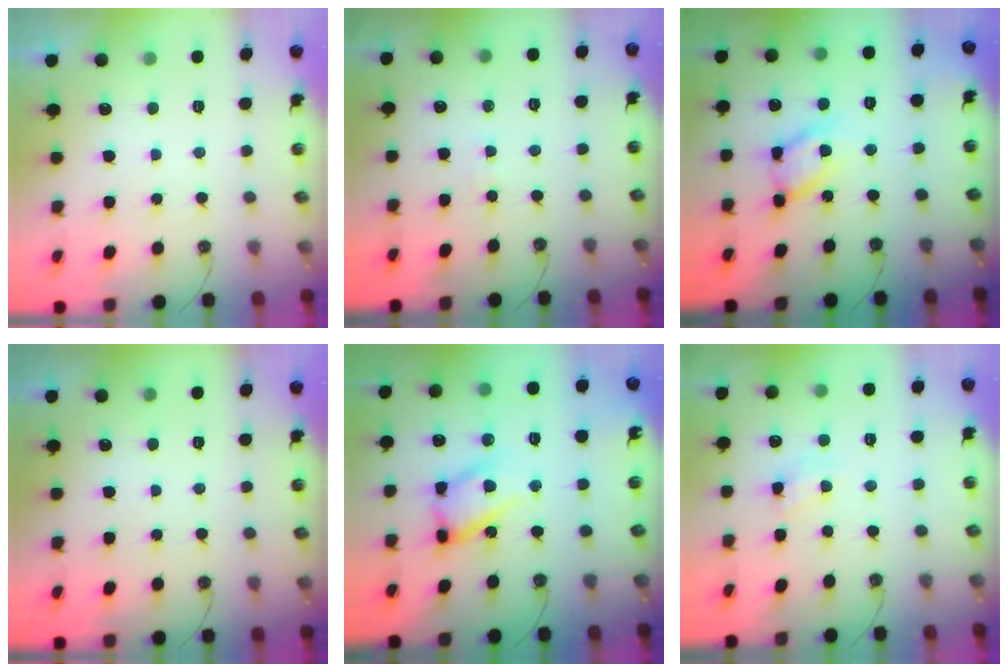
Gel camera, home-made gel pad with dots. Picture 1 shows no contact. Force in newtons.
{"total": 2.8, "press": 2.8, "slide": 0.3}
{"total": 13.7, "press": 13.7, "slide": 1.1}
{"total": 0.0}
{"total": 14.1, "press": 14.1, "slide": 1.2}
{"total": 6.5, "press": 6.4, "slide": 0.4}